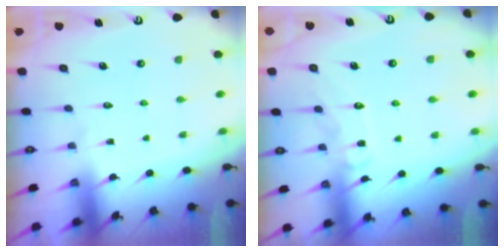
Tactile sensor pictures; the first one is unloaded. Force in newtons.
{"total": 8.5, "press": 8.5, "slide": 0.6}